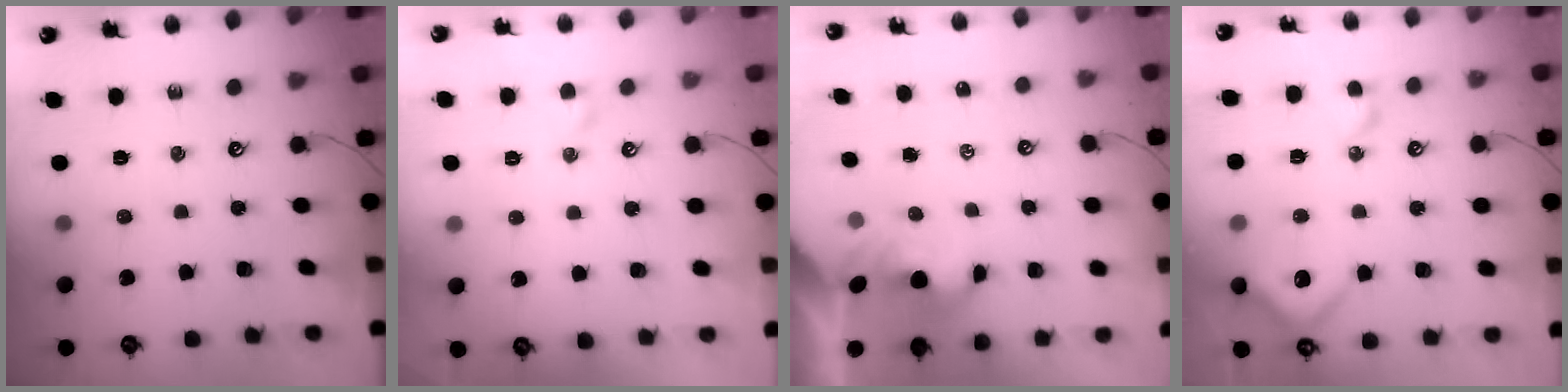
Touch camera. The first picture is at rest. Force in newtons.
{"total": 1.1, "press": 1.1, "slide": 0.2}
{"total": 1.9, "press": 1.9, "slide": 0.1}
{"total": 9.7, "press": 9.5, "slide": 1.6}